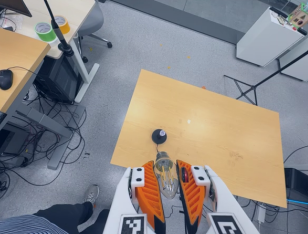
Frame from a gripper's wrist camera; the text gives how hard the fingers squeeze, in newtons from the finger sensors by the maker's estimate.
{"total": 21.1, "left": 25.4, "right": 16.9}